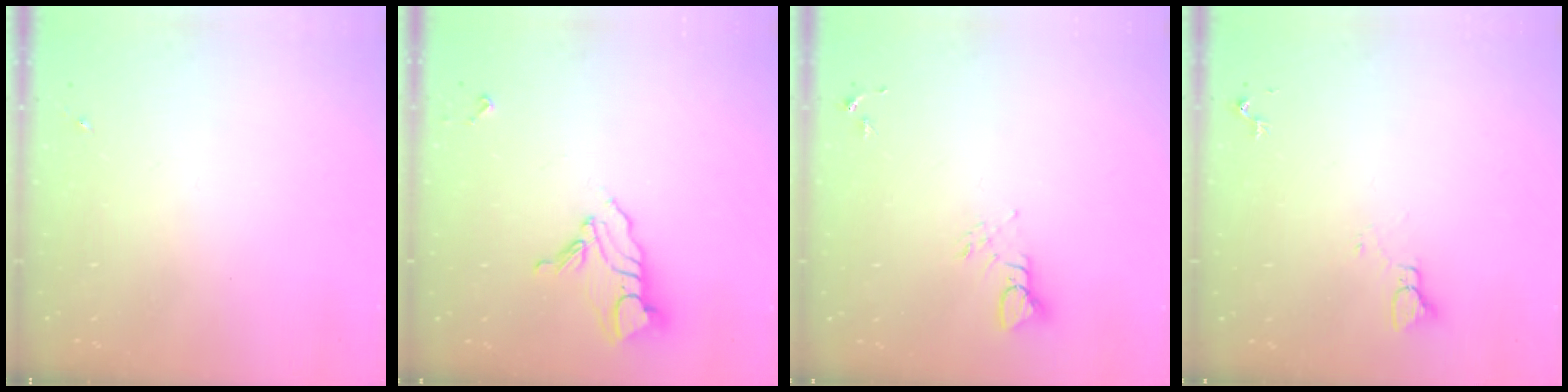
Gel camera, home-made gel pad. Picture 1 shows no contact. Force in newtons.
{"total": 10.7, "press": 10.6, "slide": 1.0}
{"total": 4.1, "press": 4.1, "slide": 0.4}
{"total": 4.3, "press": 4.3, "slide": 0.4}